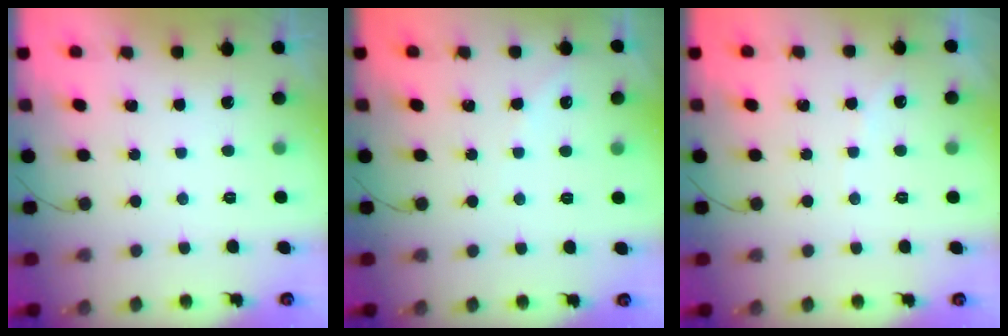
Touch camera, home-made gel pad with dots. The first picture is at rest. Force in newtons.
{"total": 2.2, "press": 2.2, "slide": 0.4}
{"total": 2.8, "press": 2.8, "slide": 0.5}